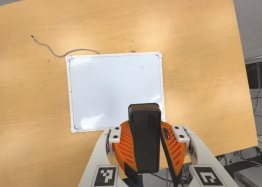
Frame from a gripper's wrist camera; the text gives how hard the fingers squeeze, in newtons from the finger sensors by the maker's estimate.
{"total": 10.6, "left": 10.4, "right": 10.7}